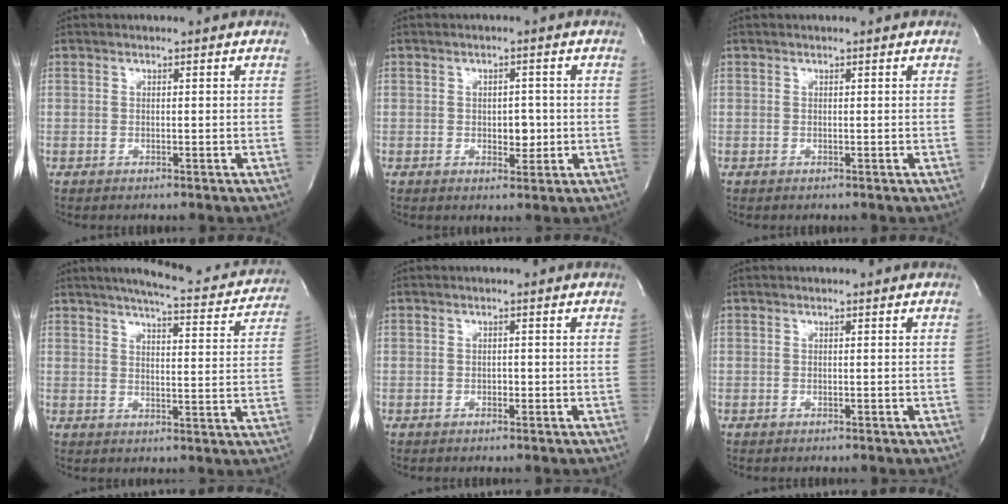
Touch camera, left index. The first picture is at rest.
{"total": 2.8, "force": [-0.4, 1.7, 2.2], "torque": [-0.026, -0.001, -0.002]}
{"total": 0.5, "force": [0.5, 0.0, 0.2], "torque": [-0.003, -0.001, 0.005]}
{"total": 17.2, "force": [15.6, 2.4, 6.8], "torque": [-0.088, -0.022, 0.183]}
{"total": 0.6, "force": [-0.3, 0.4, 0.4], "torque": [-0.003, 0.000, -0.007]}
{"total": 0.0}